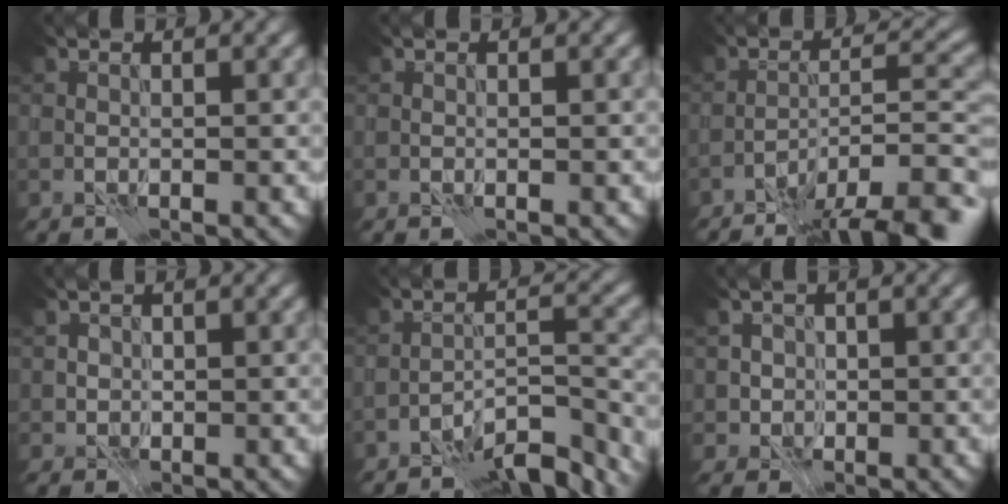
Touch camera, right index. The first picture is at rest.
{"total": 0.0}
{"total": 11.0, "force": [-8.4, 2.4, 6.7], "torque": [-0.094, 0.005, -0.130]}
{"total": 1.4, "force": [0.6, 1.2, 0.2], "torque": [-0.001, 0.000, 0.011]}
{"total": 7.0, "force": [-5.9, 1.6, 3.5], "torque": [-0.045, 0.007, -0.100]}
{"total": 2.2, "force": [0.6, 2.1, 0.4], "torque": [0.005, 0.000, 0.018]}